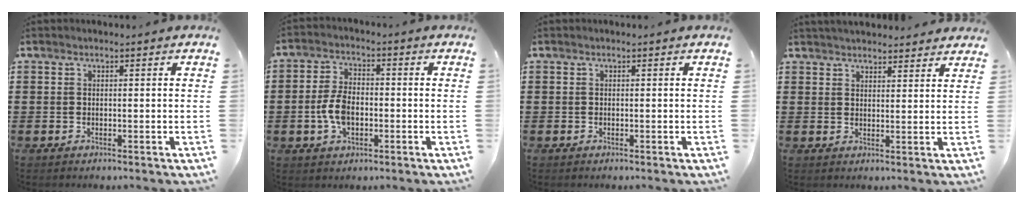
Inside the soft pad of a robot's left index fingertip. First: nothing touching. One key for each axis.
{"total": 5.9, "fx": -1.3, "fy": 3.4, "fz": 4.6, "tx": -0.109, "ty": 0.001, "tz": -0.030}
{"total": 0.0}
{"total": 2.9, "fx": 2.9, "fy": 0.2, "fz": 0.1, "tx": -0.009, "ty": -0.006, "tz": 0.055}